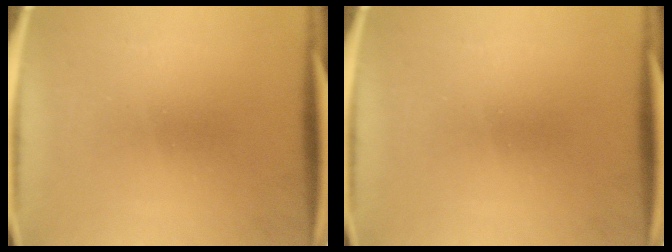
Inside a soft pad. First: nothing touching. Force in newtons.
{"total": 0.0}